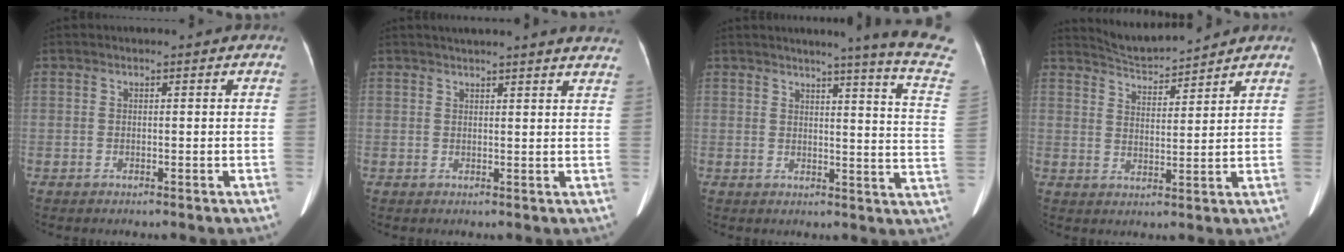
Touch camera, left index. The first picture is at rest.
{"total": 13.9, "force": [12.8, 0.7, 5.2], "torque": [-0.066, 0.001, 0.144]}
{"total": 14.3, "force": [12.2, -2.1, 7.3], "torque": [-0.097, -0.083, 0.120]}
{"total": 6.2, "force": [6.2, 0.2, 0.4], "torque": [-0.017, 0.011, 0.113]}